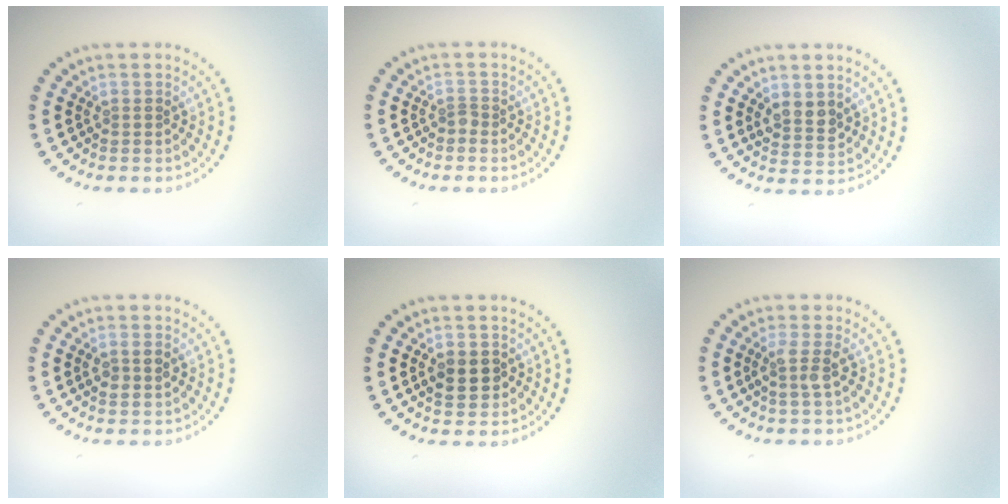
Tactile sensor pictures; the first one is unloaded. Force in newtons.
{"total": 0.8, "press": 0.6, "slide": 0.6}
{"total": 2.2, "press": 2.1, "slide": 0.7}
{"total": 1.5, "press": 1.5, "slide": 0.2}
{"total": 2.5, "press": 2.5, "slide": 0.1}
{"total": 1.8, "press": 1.3, "slide": 1.2}